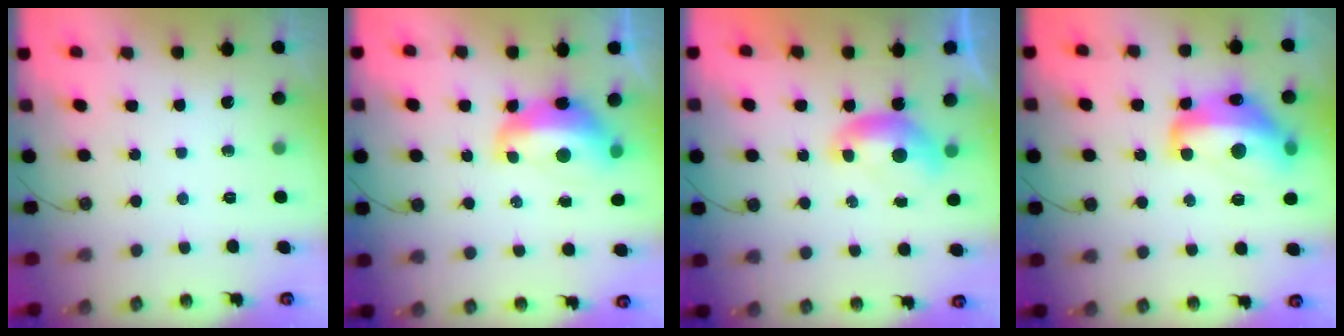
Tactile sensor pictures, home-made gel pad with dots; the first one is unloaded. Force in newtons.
{"total": 5.5, "press": 5.3, "slide": 1.4}
{"total": 0.0}
{"total": 11.3, "press": 11.3, "slide": 1.1}